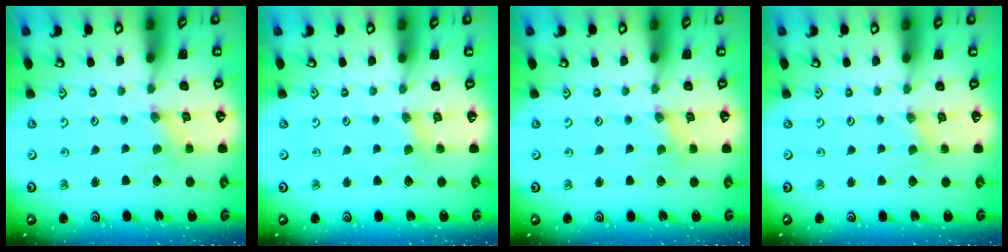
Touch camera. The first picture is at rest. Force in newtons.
{"total": 1.9, "press": 1.8, "slide": 0.4}
{"total": 0.6, "press": 0.6, "slide": 0.1}
{"total": 2.1, "press": 2.0, "slide": 0.4}